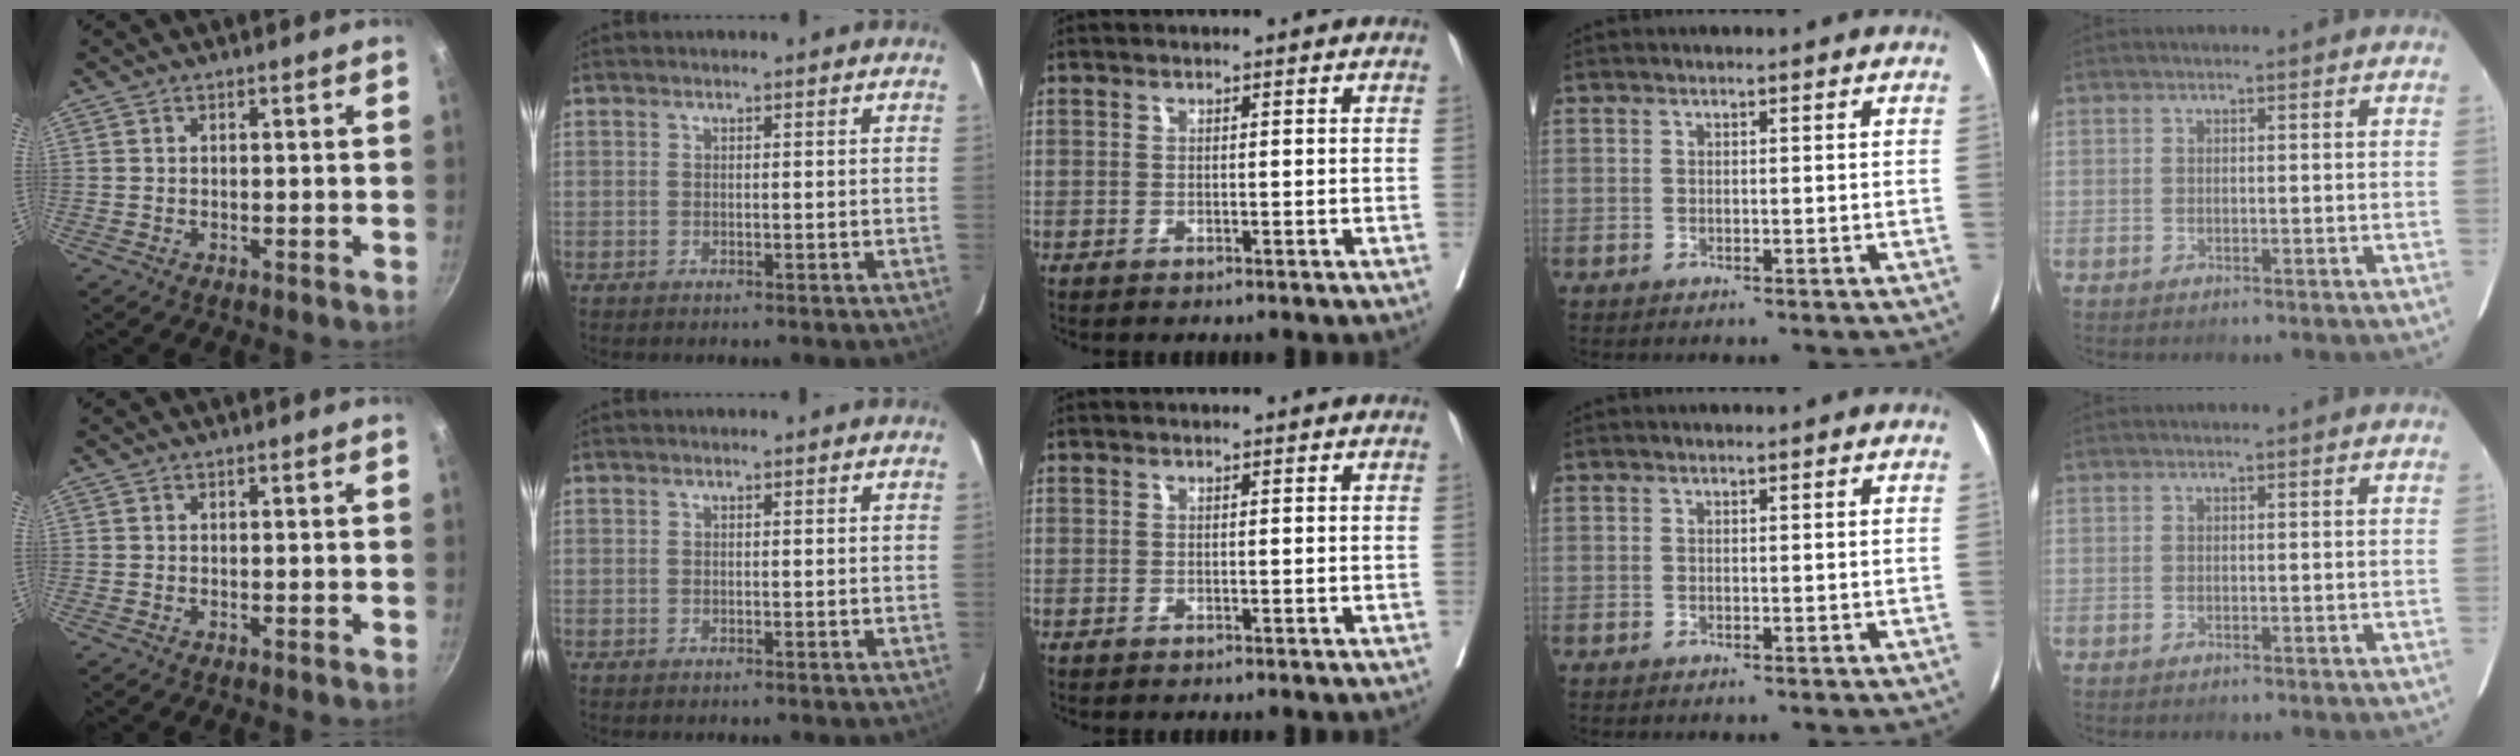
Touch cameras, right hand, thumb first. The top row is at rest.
{}